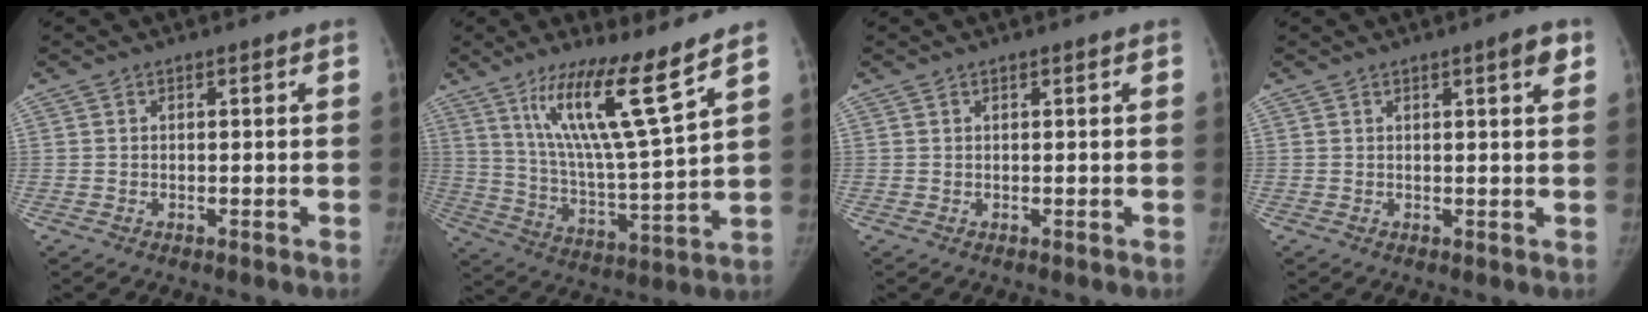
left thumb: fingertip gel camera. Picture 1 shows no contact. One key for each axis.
{"total": 16.2, "fx": 10.1, "fy": 0.7, "fz": 12.6, "tx": -0.214, "ty": -0.066, "tz": 0.188}
{"total": 0.0}
{"total": 3.0, "fx": 1.6, "fy": 0.4, "fz": 2.6, "tx": -0.029, "ty": -0.005, "tz": 0.020}